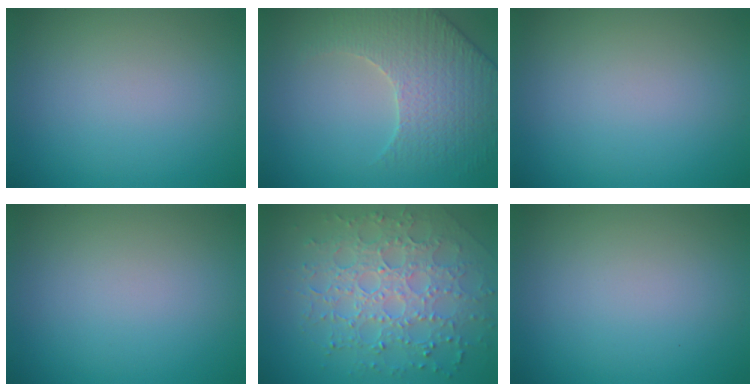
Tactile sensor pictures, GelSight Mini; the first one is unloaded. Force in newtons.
{"total": 4.4, "press": 4.3, "slide": 1.1}
{"total": 0.0}
{"total": 0.0}
{"total": 7.5, "press": 5.4, "slide": 5.2}
{"total": 0.0}